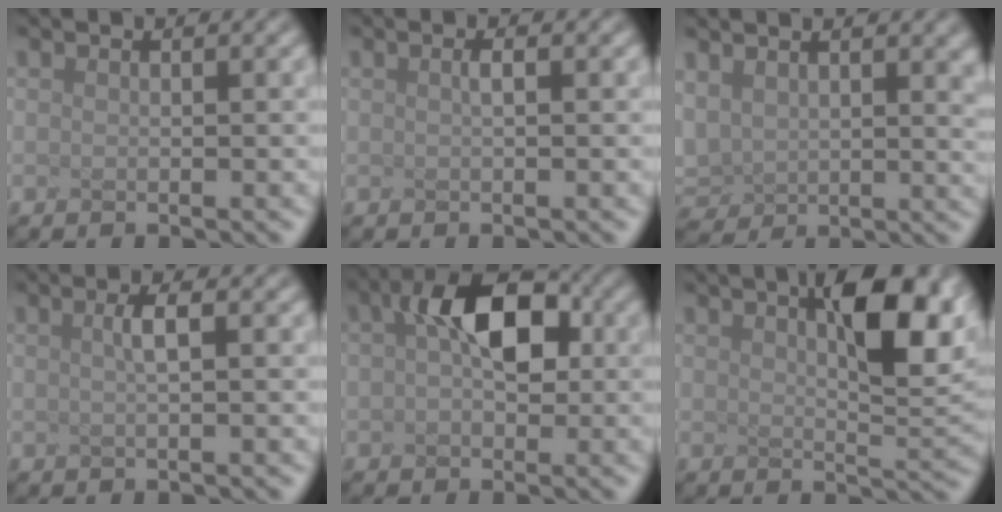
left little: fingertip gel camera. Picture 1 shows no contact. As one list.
[{"total": 1.1, "force": [-0.9, -0.6, 0.0], "torque": [-0.018, -0.010, 0.012]}, {"total": 4.3, "force": [2.3, 2.2, 2.9], "torque": [-0.103, -0.007, 0.087]}, {"total": 1.4, "force": [-1.1, -0.6, 0.6], "torque": [-0.037, -0.003, 0.015]}, {"total": 4.1, "force": [0.0, 2.1, 3.5], "torque": [-0.086, 0.004, 0.030]}, {"total": 6.3, "force": [2.2, 0.9, 5.8], "torque": [-0.106, -0.001, 0.075]}]